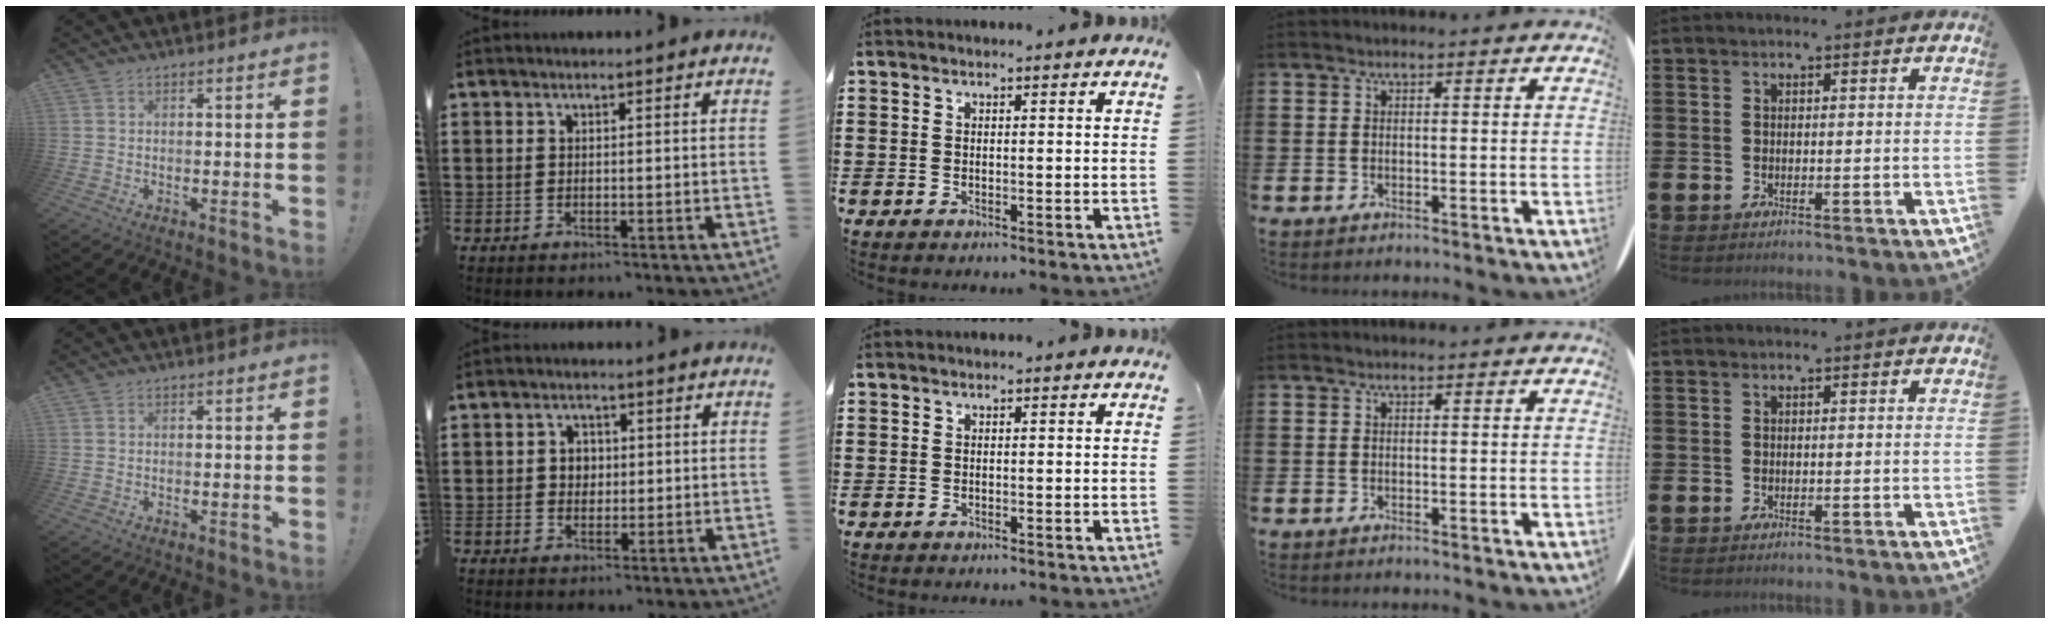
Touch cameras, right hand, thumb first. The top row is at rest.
{"index": {"total": 2.4, "force": [0.1, 2.2, 0.9], "torque": [-0.025, 0.010, -0.002]}}